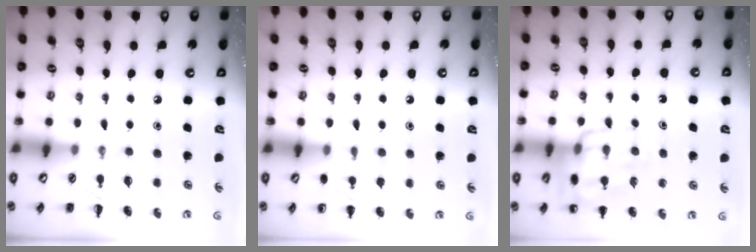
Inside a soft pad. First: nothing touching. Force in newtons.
{"total": 5.2, "press": 4.9, "slide": 1.5}
{"total": 14.7, "press": 14.5, "slide": 2.3}